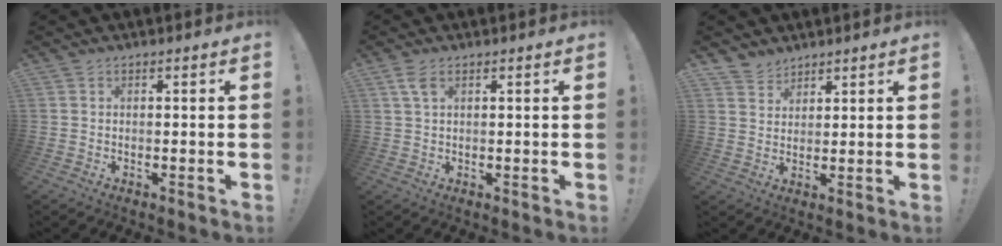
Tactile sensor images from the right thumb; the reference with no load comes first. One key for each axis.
{"total": 3.5, "fx": 1.6, "fy": 1.6, "fz": 2.7, "tx": -0.059, "ty": 0.003, "tz": 0.030}
{"total": 4.2, "fx": 3.5, "fy": 2.3, "fz": 0.0, "tx": -0.001, "ty": -0.026, "tz": 0.067}